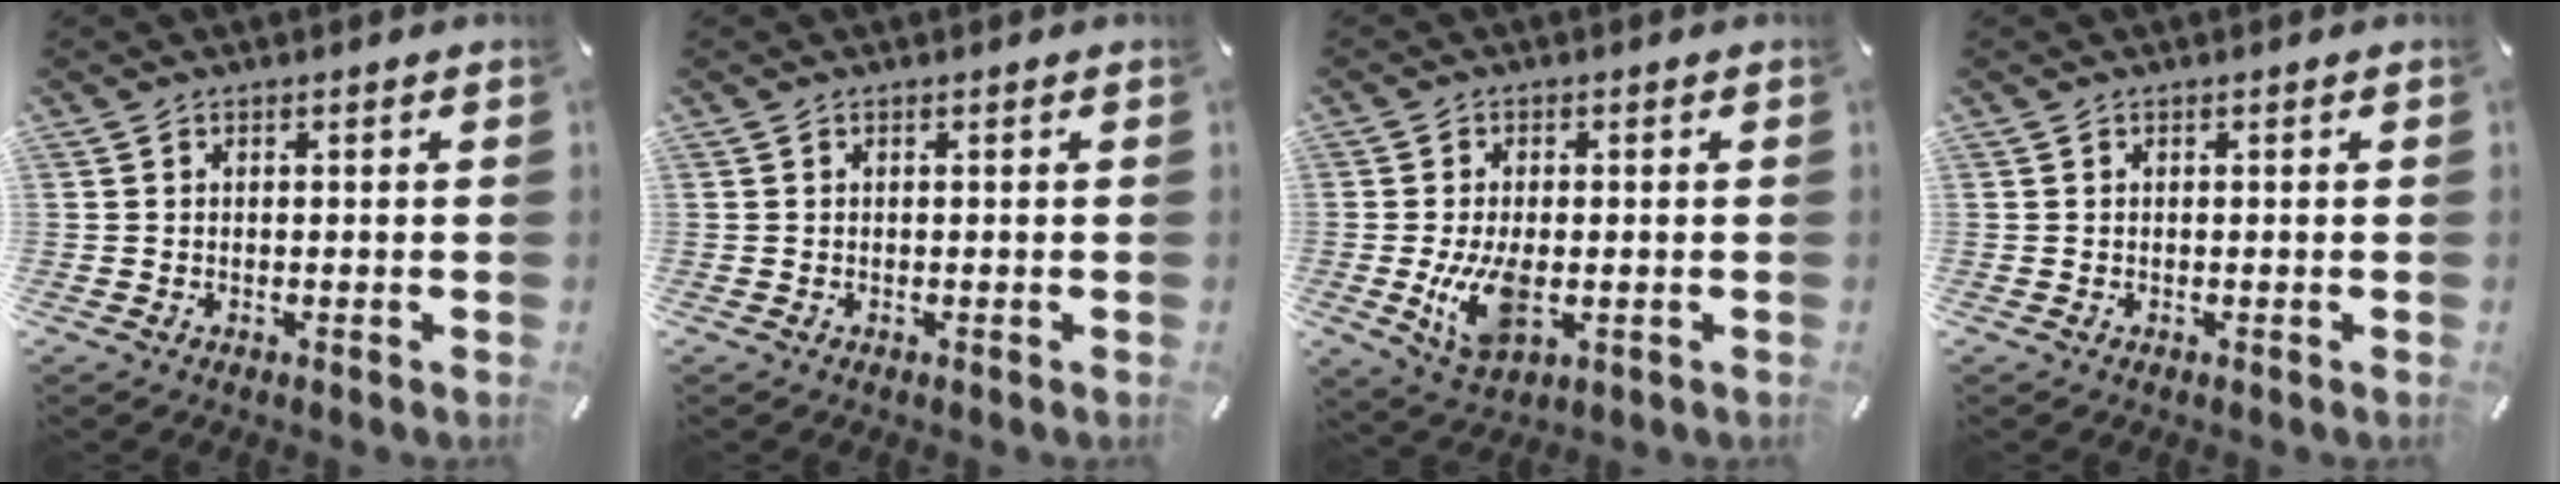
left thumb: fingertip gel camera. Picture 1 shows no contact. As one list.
[{"total": 0.0}, {"total": 9.4, "force": [-1.3, 5.3, 7.6], "torque": [-0.163, -0.011, -0.021]}, {"total": 0.0}]